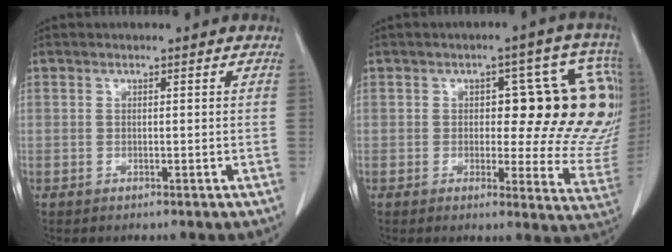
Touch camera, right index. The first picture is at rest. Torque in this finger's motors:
{"motor_torque": [0.72, 0.41, 0.35, 0.07]}